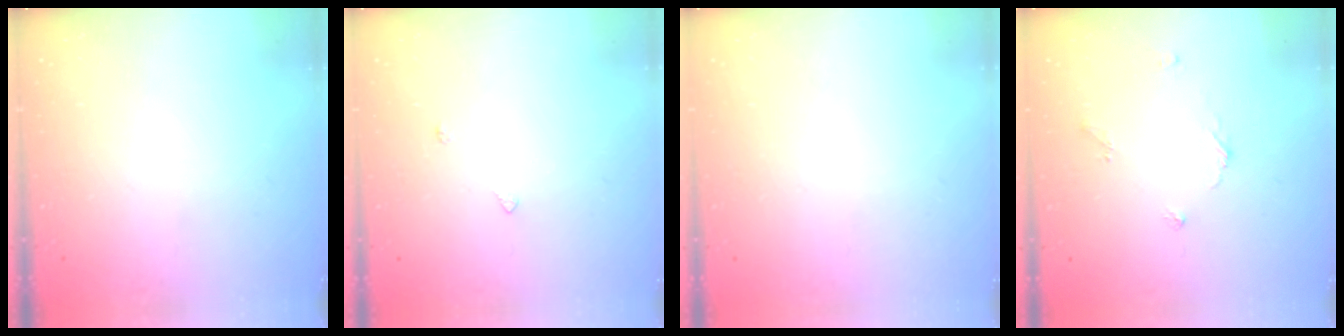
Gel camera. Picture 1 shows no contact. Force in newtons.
{"total": 4.4, "press": 4.4, "slide": 0.4}
{"total": 1.8, "press": 1.8, "slide": 0.1}
{"total": 2.9, "press": 2.9, "slide": 0.4}